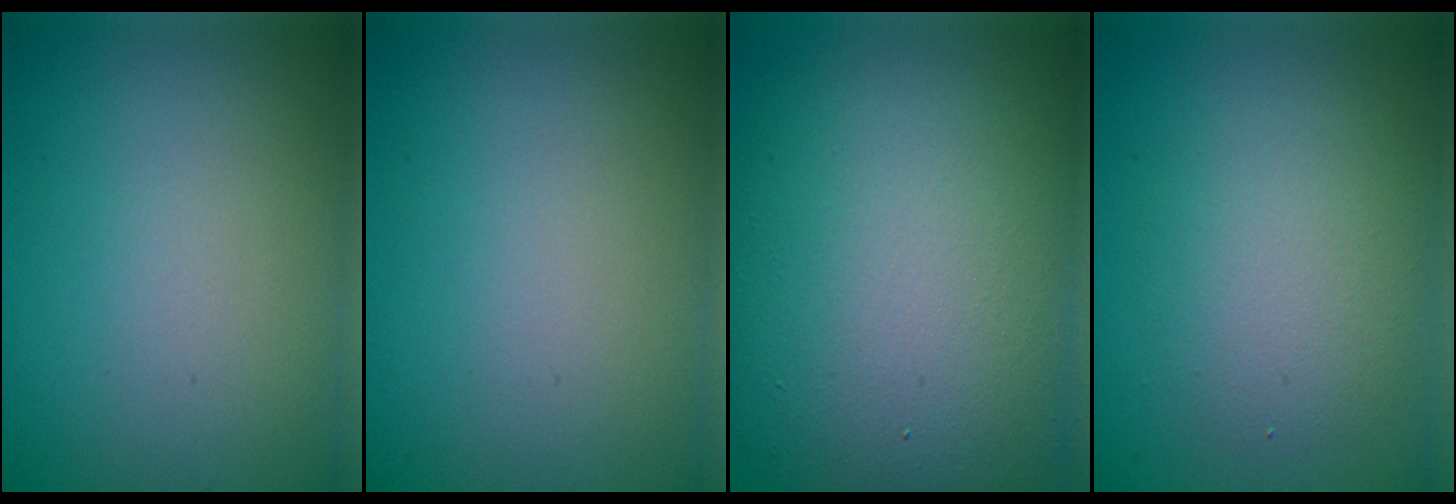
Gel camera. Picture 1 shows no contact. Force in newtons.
{"total": 0.0}
{"total": 14.1, "press": 14.1, "slide": 0.2}
{"total": 3.7, "press": 3.7, "slide": 0.0}